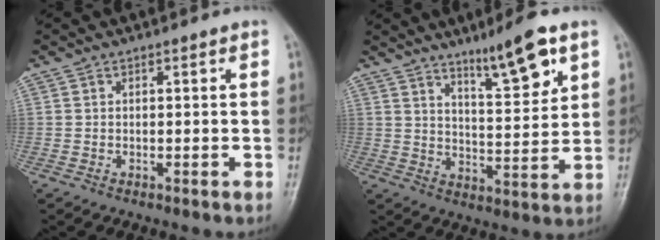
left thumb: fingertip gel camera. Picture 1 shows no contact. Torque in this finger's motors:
{"motor_torque": [0.41, 0.28, -0.07, -0.12, 0.08]}